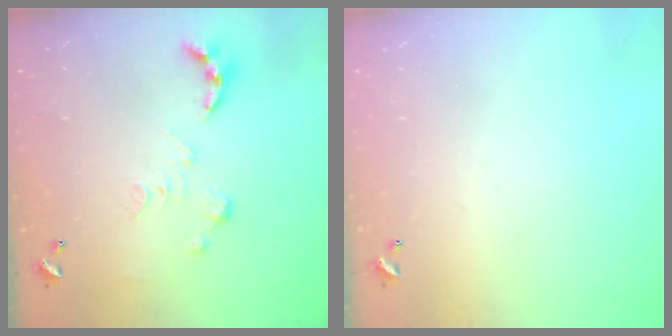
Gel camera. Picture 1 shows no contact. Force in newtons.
{"total": 0.0}